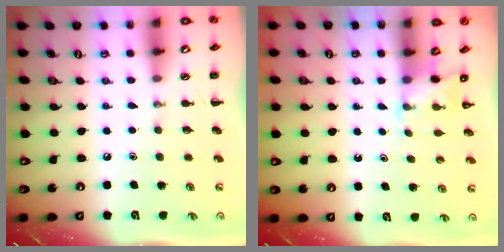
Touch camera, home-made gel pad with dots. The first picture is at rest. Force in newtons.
{"total": 3.0, "press": 2.8, "slide": 1.0}